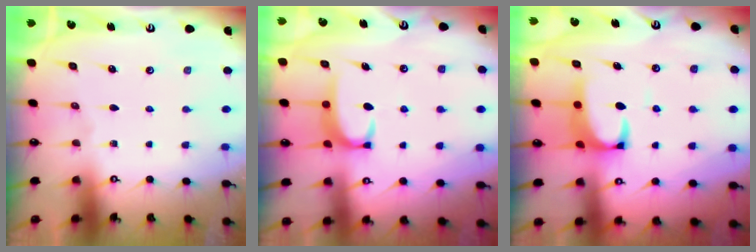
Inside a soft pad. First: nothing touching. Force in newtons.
{"total": 3.4, "press": 3.4, "slide": 0.4}
{"total": 2.7, "press": 2.5, "slide": 1.1}